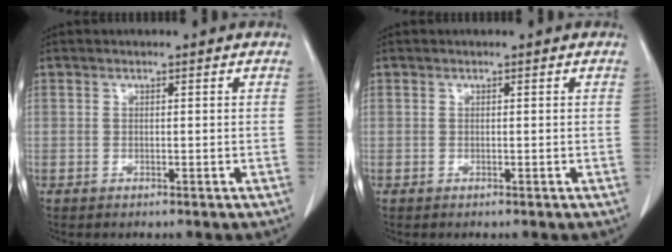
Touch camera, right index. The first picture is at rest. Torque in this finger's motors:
{"motor_torque": [-0.05, 0.00, -0.01, 0.01]}